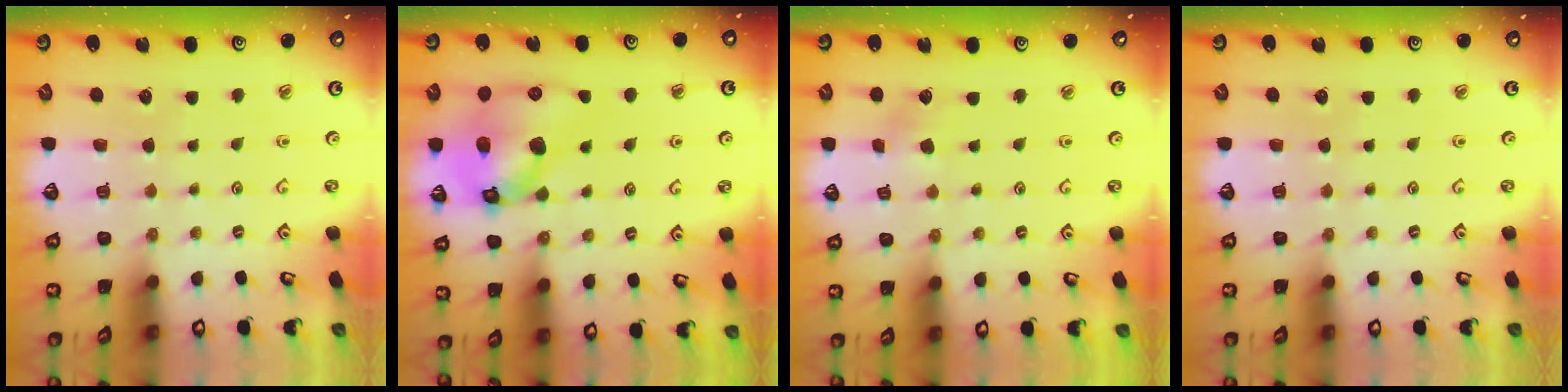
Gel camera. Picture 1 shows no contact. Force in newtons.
{"total": 17.1, "press": 16.9, "slide": 2.5}
{"total": 2.4, "press": 2.3, "slide": 0.4}
{"total": 0.0}